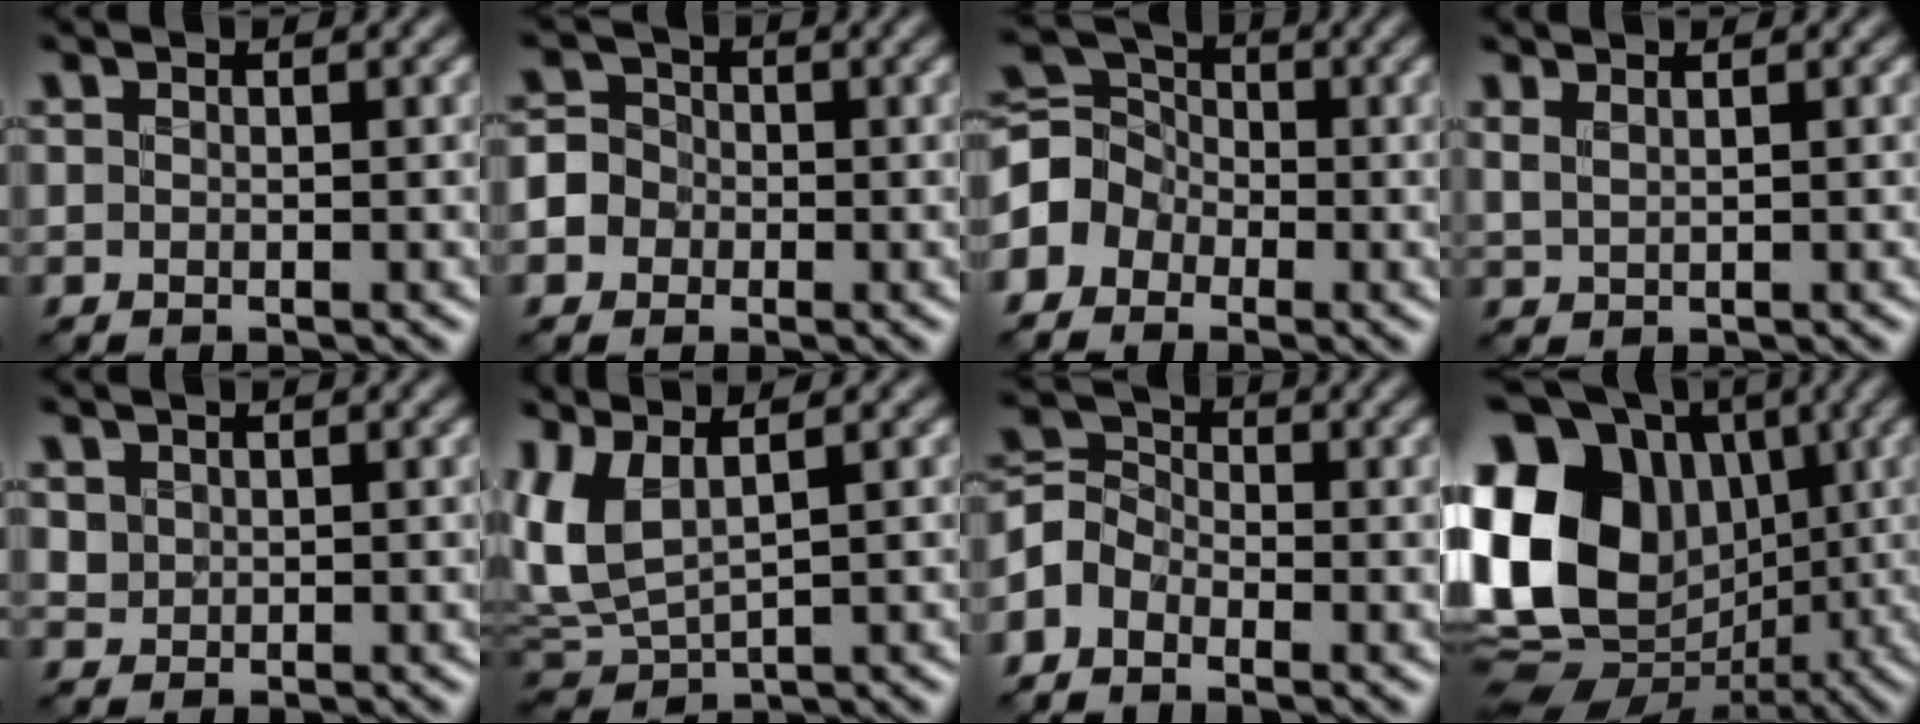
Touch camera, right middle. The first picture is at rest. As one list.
[{"total": 4.8, "force": [-2.1, 4.2, 0.6], "torque": [0.013, 0.015, -0.065]}, {"total": 3.6, "force": [-2.0, 2.9, 0.8], "torque": [-0.007, 0.011, -0.058]}, {"total": 0.9, "force": [0.7, 0.1, 0.6], "torque": [-0.013, 0.003, 0.016]}, {"total": 2.1, "force": [0.8, 1.6, 1.0], "torque": [-0.048, 0.008, 0.024]}, {"total": 5.0, "force": [1.1, 2.2, 4.3], "torque": [-0.107, 0.003, 0.018]}, {"total": 2.6, "force": [-2.0, 1.5, 0.3], "torque": [0.002, 0.011, -0.052]}, {"total": 16.5, "force": [0.5, 12.9, 10.4], "torque": [-0.215, 0.023, -0.005]}]